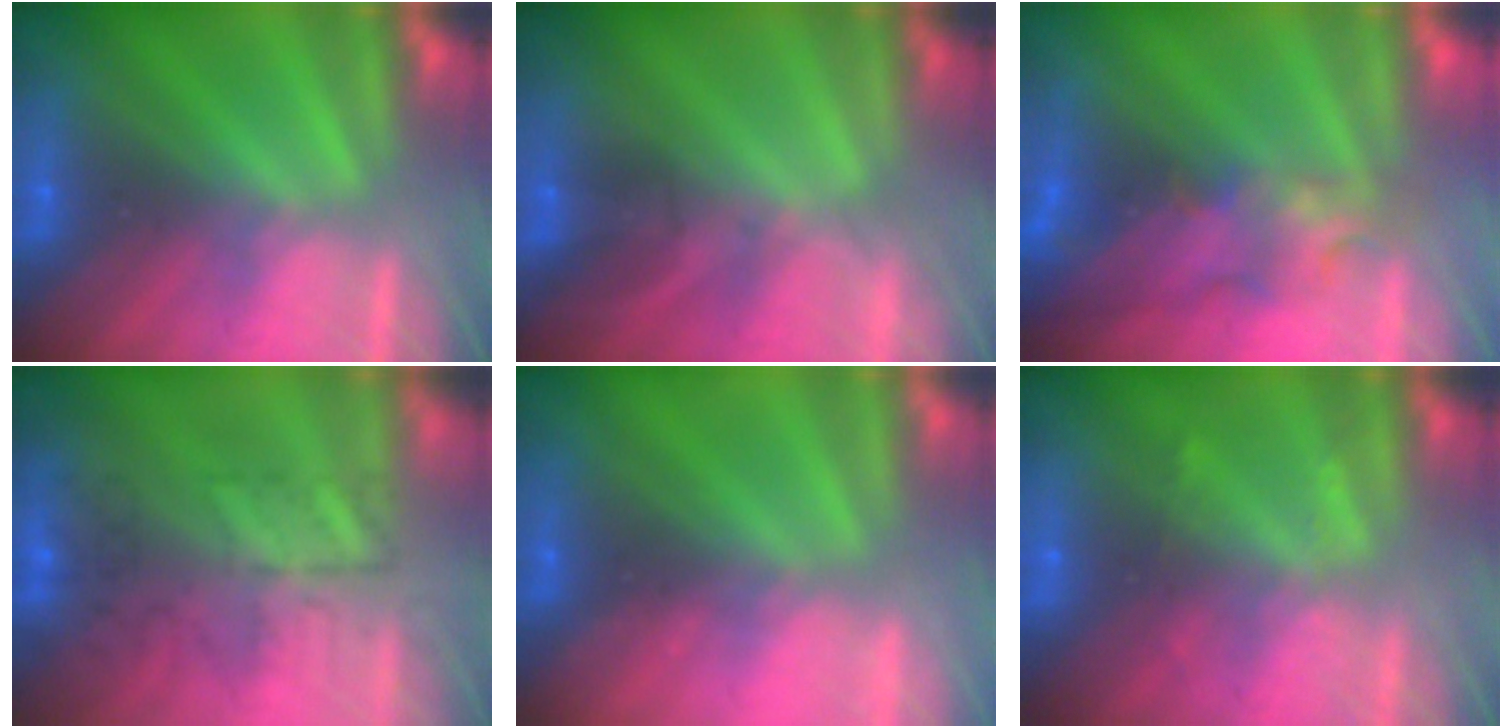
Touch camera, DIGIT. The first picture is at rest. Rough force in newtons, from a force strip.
{"total": 1.7}
{"total": 3.7}
{"total": 7.2}
{"total": 2.2}
{"total": 2.3}